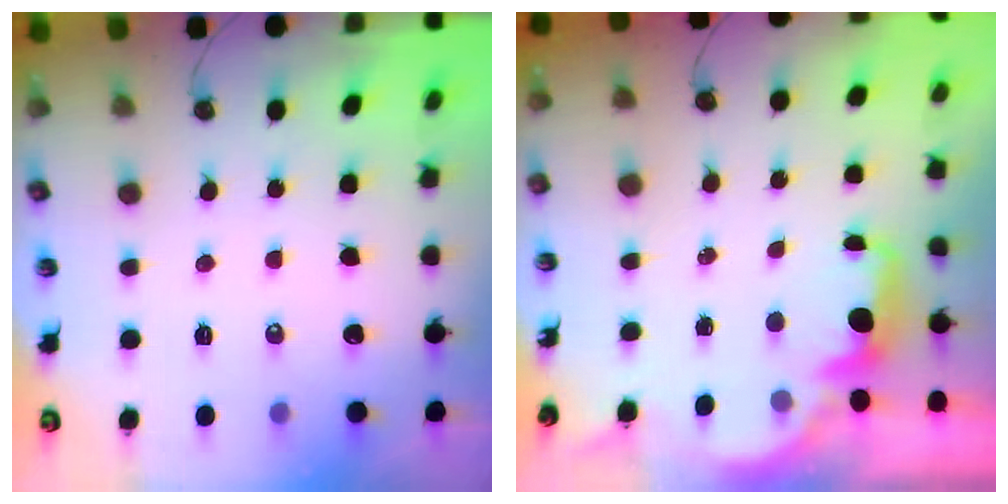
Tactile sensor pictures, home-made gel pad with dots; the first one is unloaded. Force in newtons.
{"total": 2.0, "press": 1.8, "slide": 0.8}